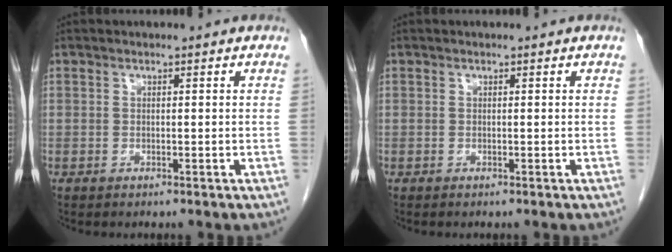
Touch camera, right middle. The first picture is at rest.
{"total": 0.0}